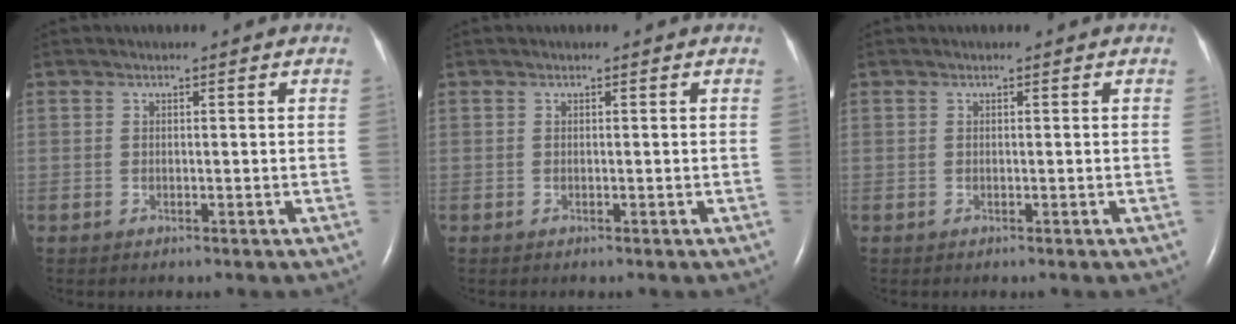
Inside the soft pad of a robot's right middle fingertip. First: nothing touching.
{"total": 0.0}
{"total": 0.0}